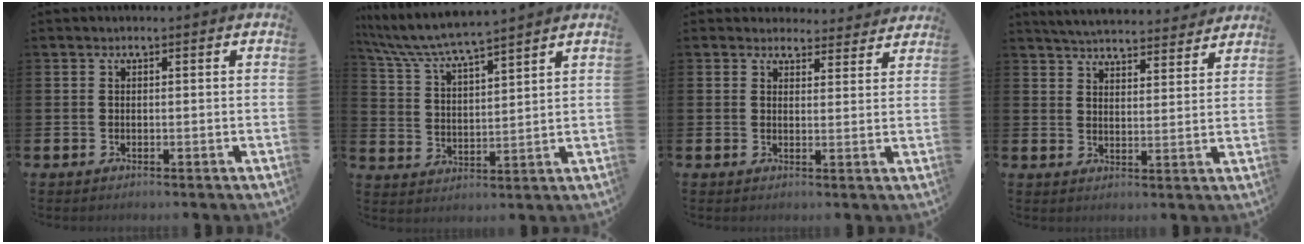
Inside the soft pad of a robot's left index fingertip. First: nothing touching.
{"total": 6.3, "force": [6.1, 0.2, 1.7], "torque": [-0.059, -0.040, 0.105]}
{"total": 3.6, "force": [3.4, 1.2, -0.1], "torque": [0.005, -0.021, 0.059]}
{"total": 5.1, "force": [5.1, 0.7, 0.5], "torque": [-0.021, -0.037, 0.089]}